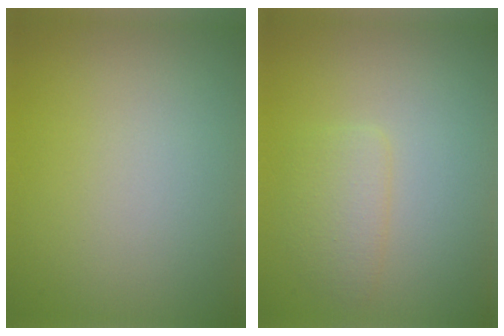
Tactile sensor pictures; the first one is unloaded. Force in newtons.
{"total": 1.9, "press": 1.9, "slide": 0.1}